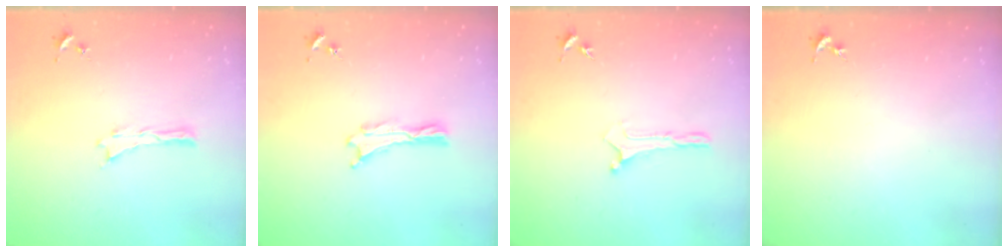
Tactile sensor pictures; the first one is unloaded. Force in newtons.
{"total": 0.0}
{"total": 0.0}
{"total": 0.0}